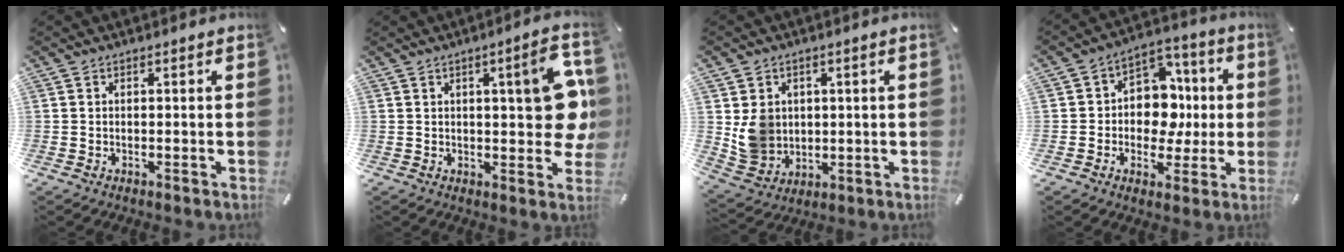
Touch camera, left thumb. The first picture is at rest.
{"total": 13.4, "force": [2.1, 4.8, 12.3], "torque": [-0.146, -0.009, 0.031]}
{"total": 7.7, "force": [1.7, 7.3, 1.7], "torque": [-0.036, -0.004, 0.040]}
{"total": 11.5, "force": [-0.6, 10.1, 5.5], "torque": [-0.081, 0.004, -0.004]}